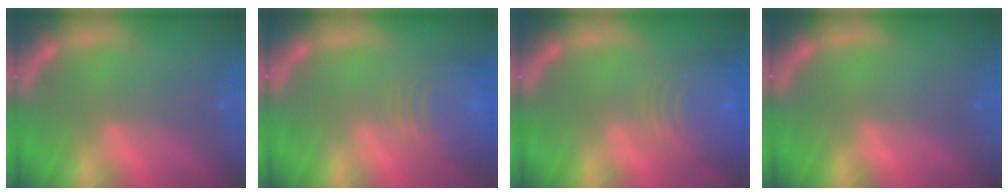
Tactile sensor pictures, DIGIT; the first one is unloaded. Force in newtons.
{"total": 9.1}
{"total": 10.0}
{"total": 0.0}